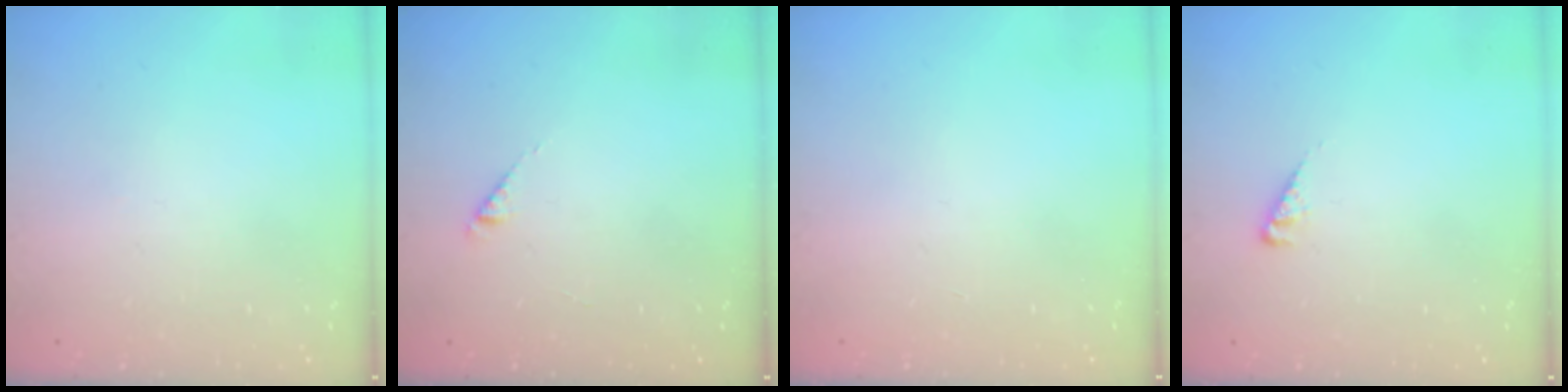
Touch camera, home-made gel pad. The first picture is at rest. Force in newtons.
{"total": 2.5, "press": 2.4, "slide": 0.4}
{"total": 0.0}
{"total": 2.6, "press": 2.6, "slide": 0.5}